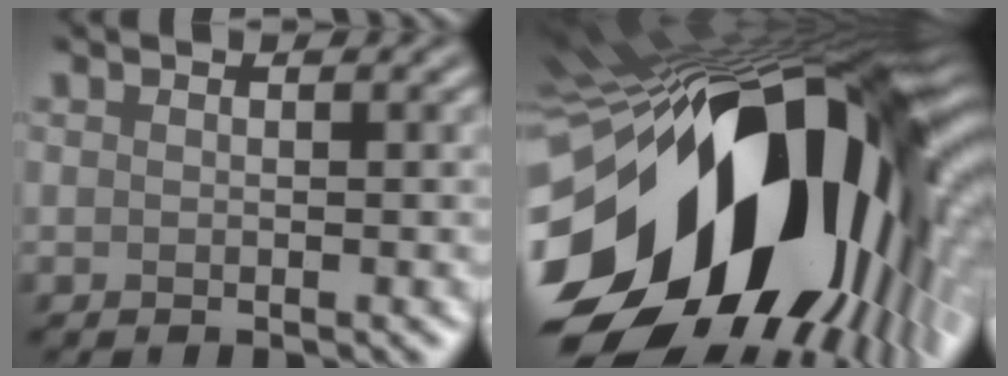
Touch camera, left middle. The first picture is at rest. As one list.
[{"total": 20.8, "force": [-5.2, 11.1, 16.8], "torque": [-0.334, -0.080, -0.047]}]